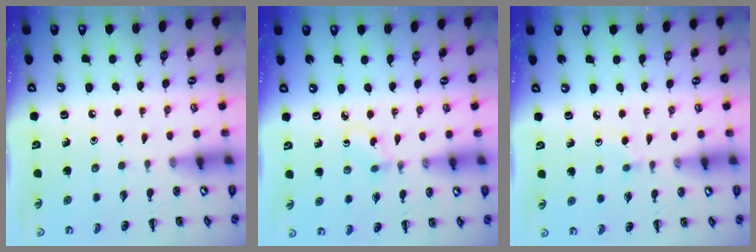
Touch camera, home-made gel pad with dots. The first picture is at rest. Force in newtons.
{"total": 2.1, "press": 1.9, "slide": 0.9}
{"total": 2.0, "press": 1.8, "slide": 0.8}